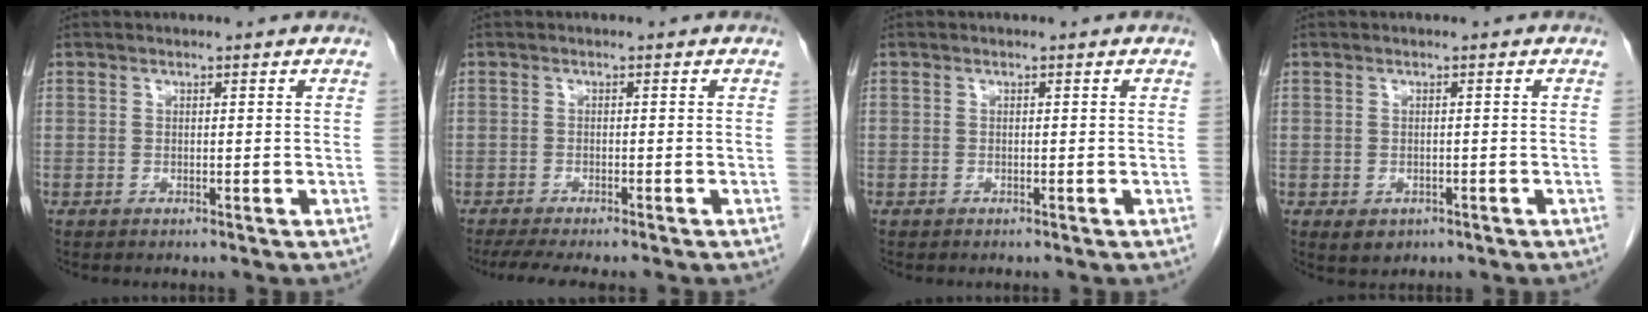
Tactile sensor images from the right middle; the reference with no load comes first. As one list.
[{"total": 7.5, "force": [-6.3, 1.0, 4.0], "torque": [-0.056, -0.010, -0.095]}, {"total": 0.0}, {"total": 2.2, "force": [-1.0, 1.7, 1.0], "torque": [-0.013, 0.001, -0.002]}]